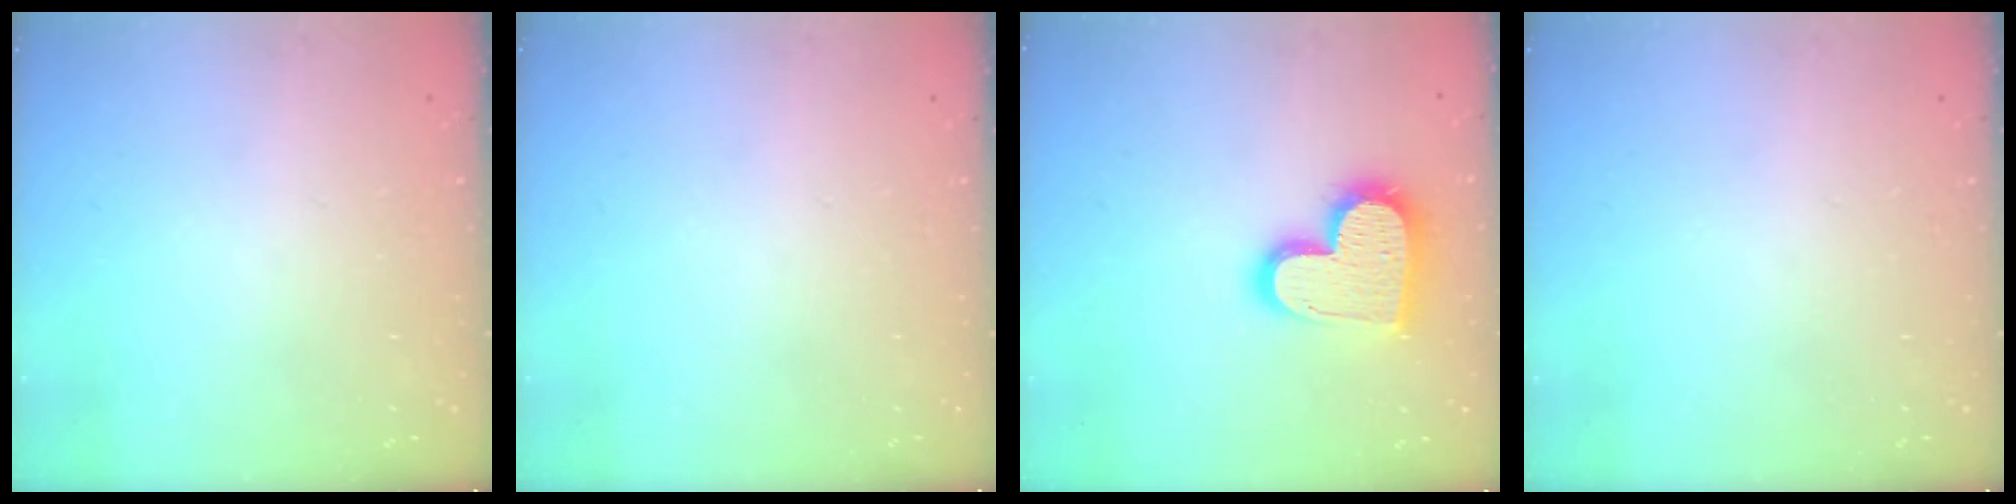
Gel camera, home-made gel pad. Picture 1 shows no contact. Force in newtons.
{"total": 0.0}
{"total": 17.5, "press": 17.4, "slide": 1.3}
{"total": 0.0}